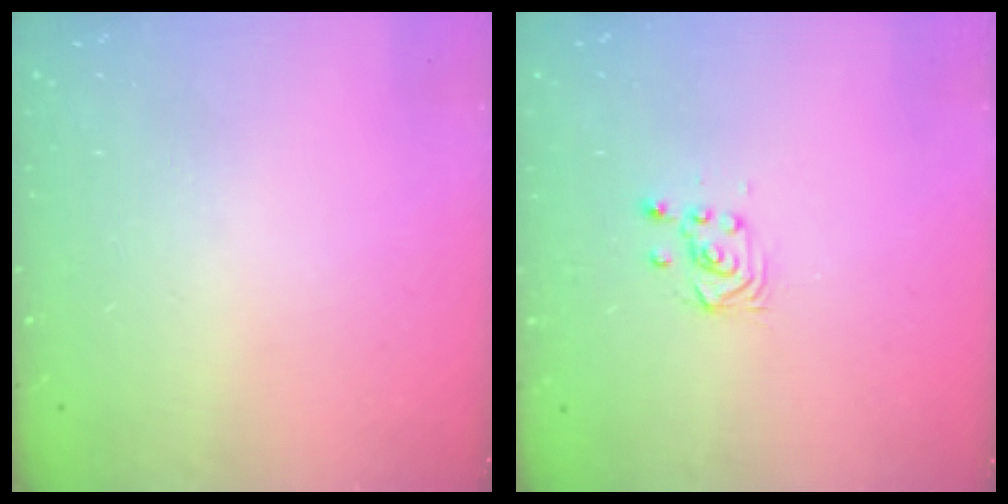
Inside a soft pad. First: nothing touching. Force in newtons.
{"total": 3.5, "press": 3.4, "slide": 0.8}